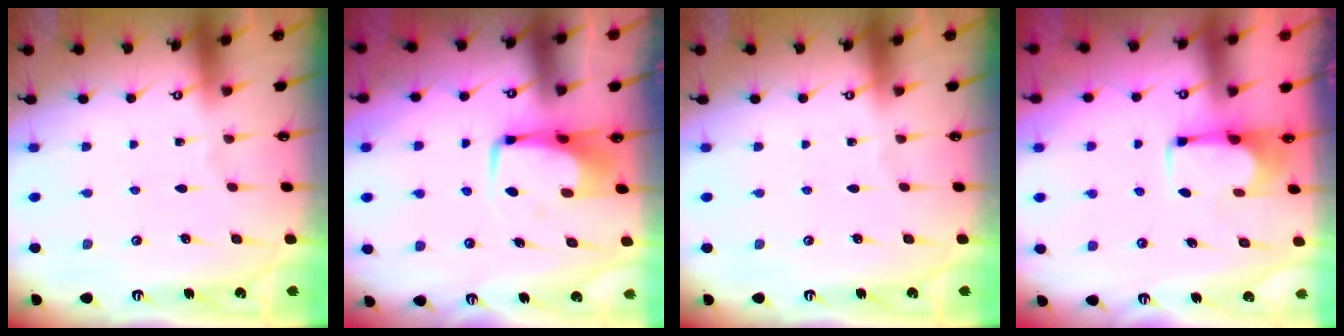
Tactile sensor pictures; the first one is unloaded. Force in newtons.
{"total": 3.7, "press": 3.6, "slide": 0.8}
{"total": 0.0}
{"total": 1.8, "press": 1.5, "slide": 0.9}